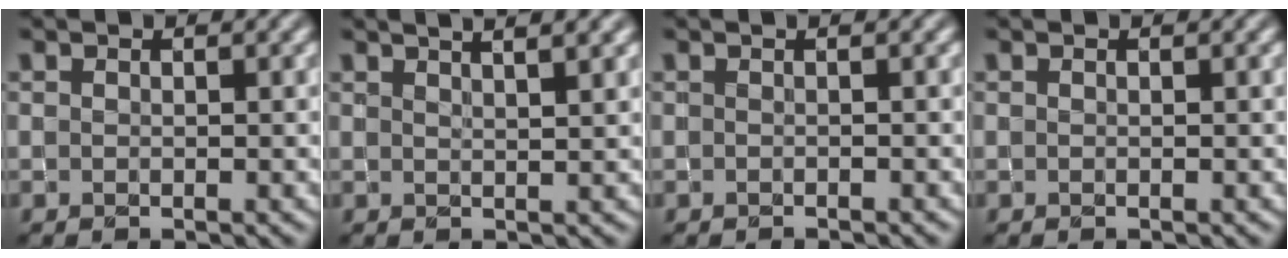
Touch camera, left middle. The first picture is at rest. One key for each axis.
{"total": 5.4, "fx": 3.7, "fy": 2.0, "fz": 3.4, "tx": -0.014, "ty": 0.036, "tz": 0.019}
{"total": 0.8, "fx": -0.6, "fy": 0.1, "fz": 0.5, "tx": -0.008, "ty": -0.006, "tz": -0.010}
{"total": 0.0}